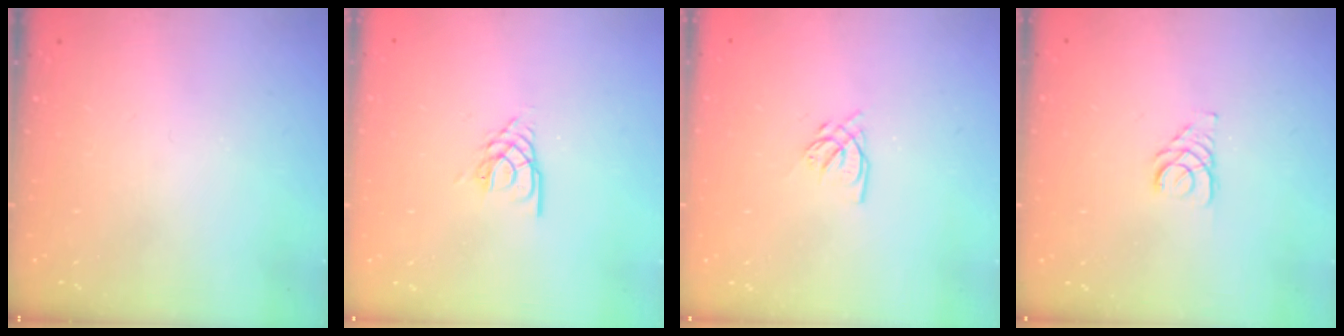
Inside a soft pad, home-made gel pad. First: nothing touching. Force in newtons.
{"total": 2.5, "press": 2.4, "slide": 0.4}
{"total": 4.2, "press": 4.1, "slide": 0.4}
{"total": 2.9, "press": 2.9, "slide": 0.3}